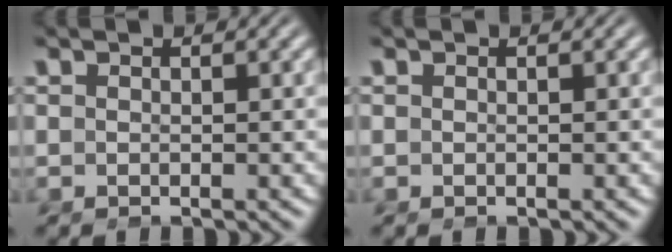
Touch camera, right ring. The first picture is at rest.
{"total": 0.0}